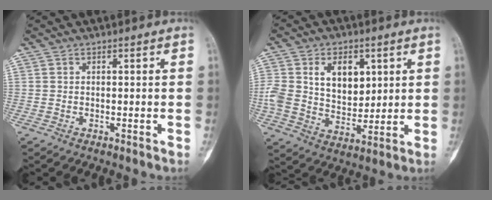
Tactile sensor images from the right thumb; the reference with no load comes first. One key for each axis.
{"total": 13.6, "fx": 3.7, "fy": 9.2, "fz": 9.4, "tx": -0.143, "ty": -0.013, "tz": 0.077}